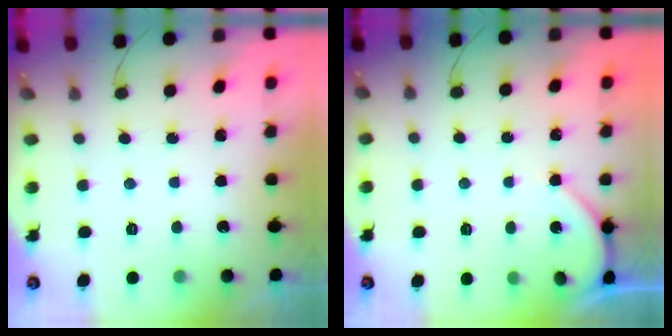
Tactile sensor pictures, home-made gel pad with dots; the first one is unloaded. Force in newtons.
{"total": 3.3, "press": 3.3, "slide": 0.4}